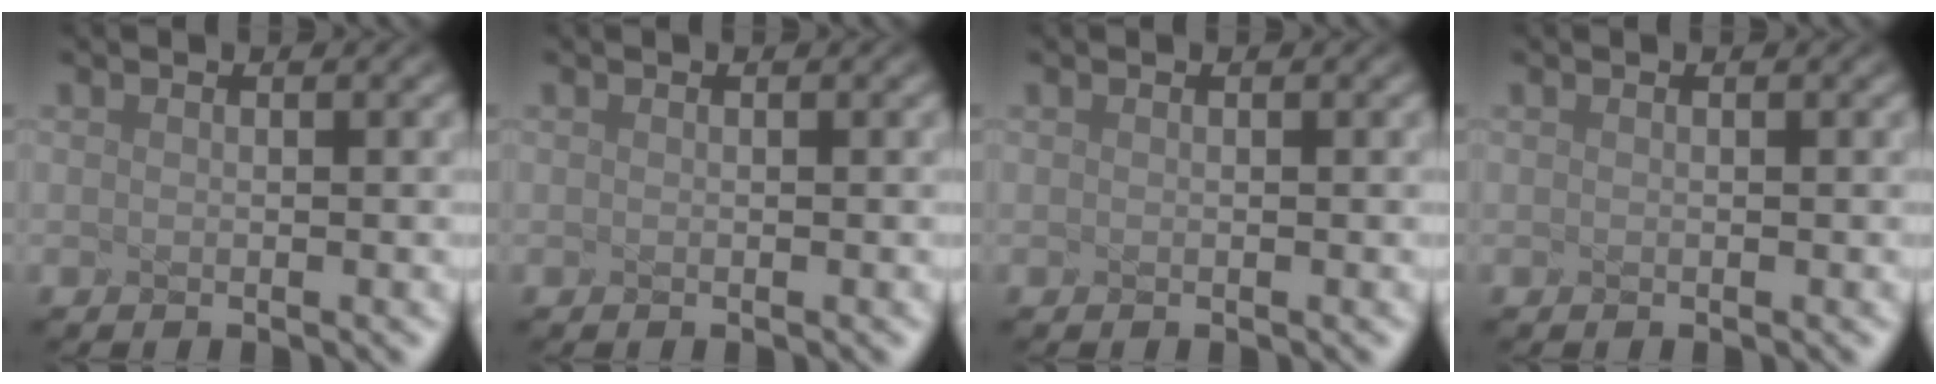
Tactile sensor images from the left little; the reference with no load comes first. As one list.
[{"total": 0.0}, {"total": 0.0}, {"total": 0.0}]